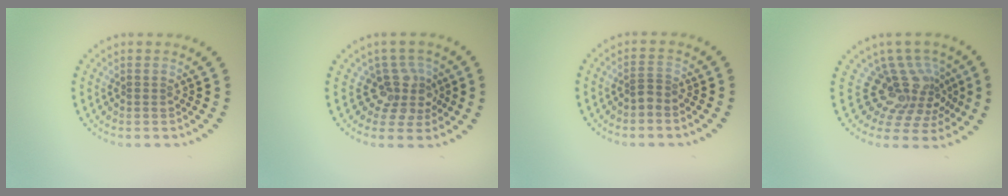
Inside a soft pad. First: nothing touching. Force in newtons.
{"total": 3.2, "press": 2.3, "slide": 2.2}
{"total": 1.1, "press": 0.7, "slide": 0.8}
{"total": 4.8, "press": 3.1, "slide": 3.7}